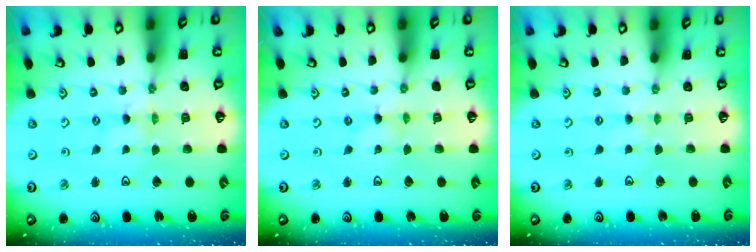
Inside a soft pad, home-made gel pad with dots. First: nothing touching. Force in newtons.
{"total": 0.0}
{"total": 1.9, "press": 1.9, "slide": 0.4}